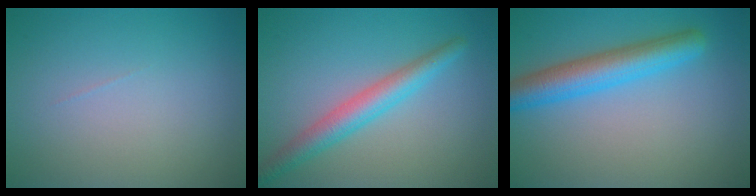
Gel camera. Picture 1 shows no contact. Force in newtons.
{"total": 3.7, "press": 3.7, "slide": 0.1}
{"total": 5.1, "press": 5.1, "slide": 0.2}